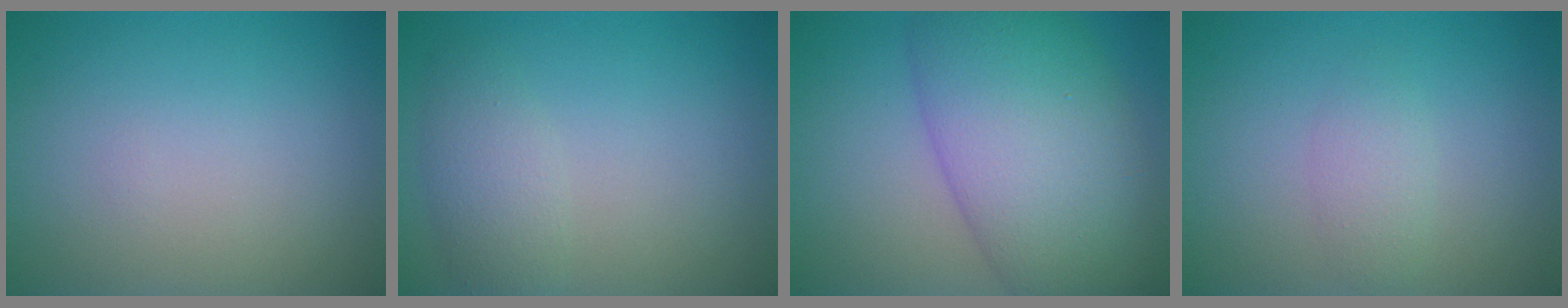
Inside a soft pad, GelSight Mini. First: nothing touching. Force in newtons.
{"total": 2.4, "press": 2.4, "slide": 0.1}
{"total": 11.0, "press": 11.0, "slide": 0.3}
{"total": 1.5, "press": 1.5, "slide": 0.0}